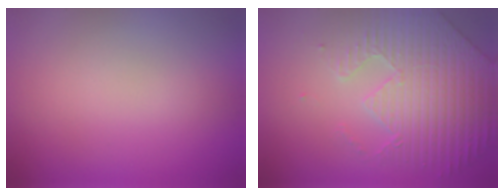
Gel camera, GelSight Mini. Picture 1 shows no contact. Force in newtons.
{"total": 5.5, "press": 5.1, "slide": 2.0}